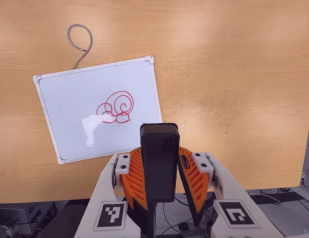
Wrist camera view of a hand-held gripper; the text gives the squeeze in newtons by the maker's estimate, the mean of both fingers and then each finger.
{"total": 8.2, "left": 6.8, "right": 9.6}